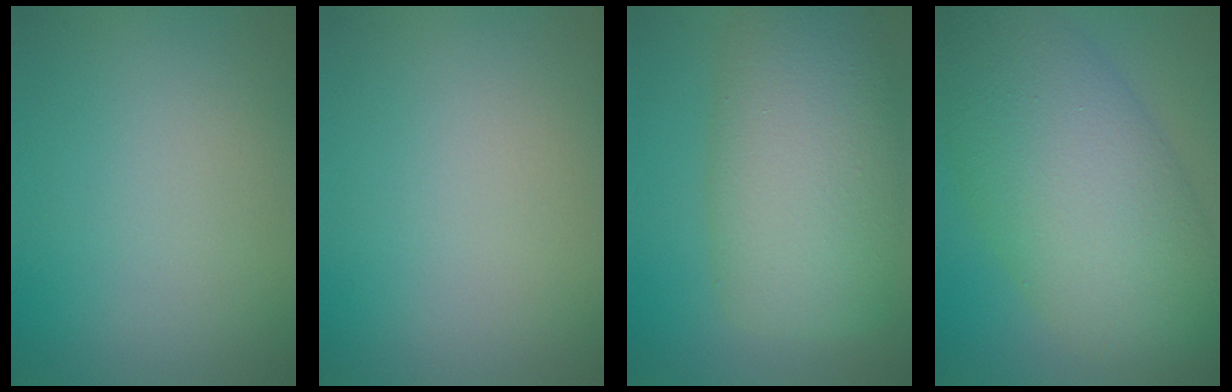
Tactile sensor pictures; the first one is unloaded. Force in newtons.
{"total": 0.0}
{"total": 9.5, "press": 9.4, "slide": 0.4}
{"total": 11.6, "press": 11.6, "slide": 0.3}